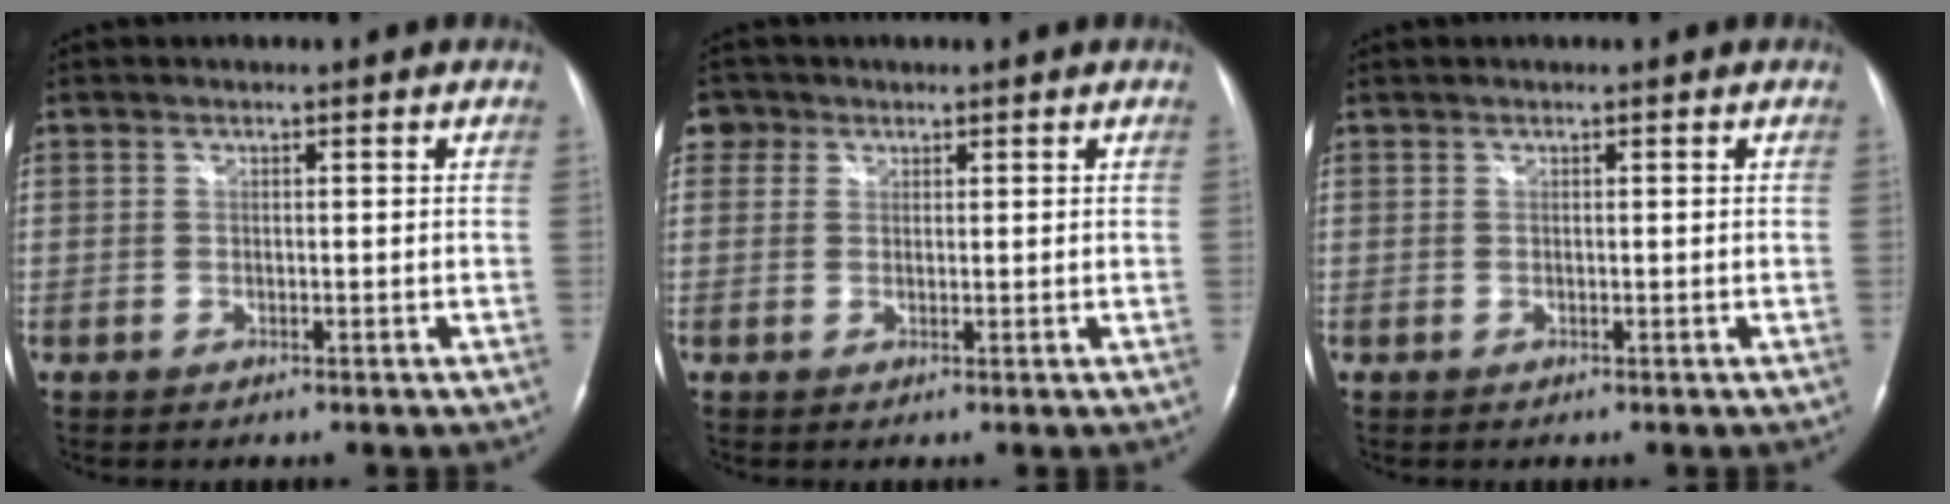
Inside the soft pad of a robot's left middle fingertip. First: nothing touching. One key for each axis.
{"total": 2.5, "fx": 1.2, "fy": 2.2, "fz": 0.3, "tx": 0.003, "ty": 0.009, "tz": 0.016}
{"total": 0.0}